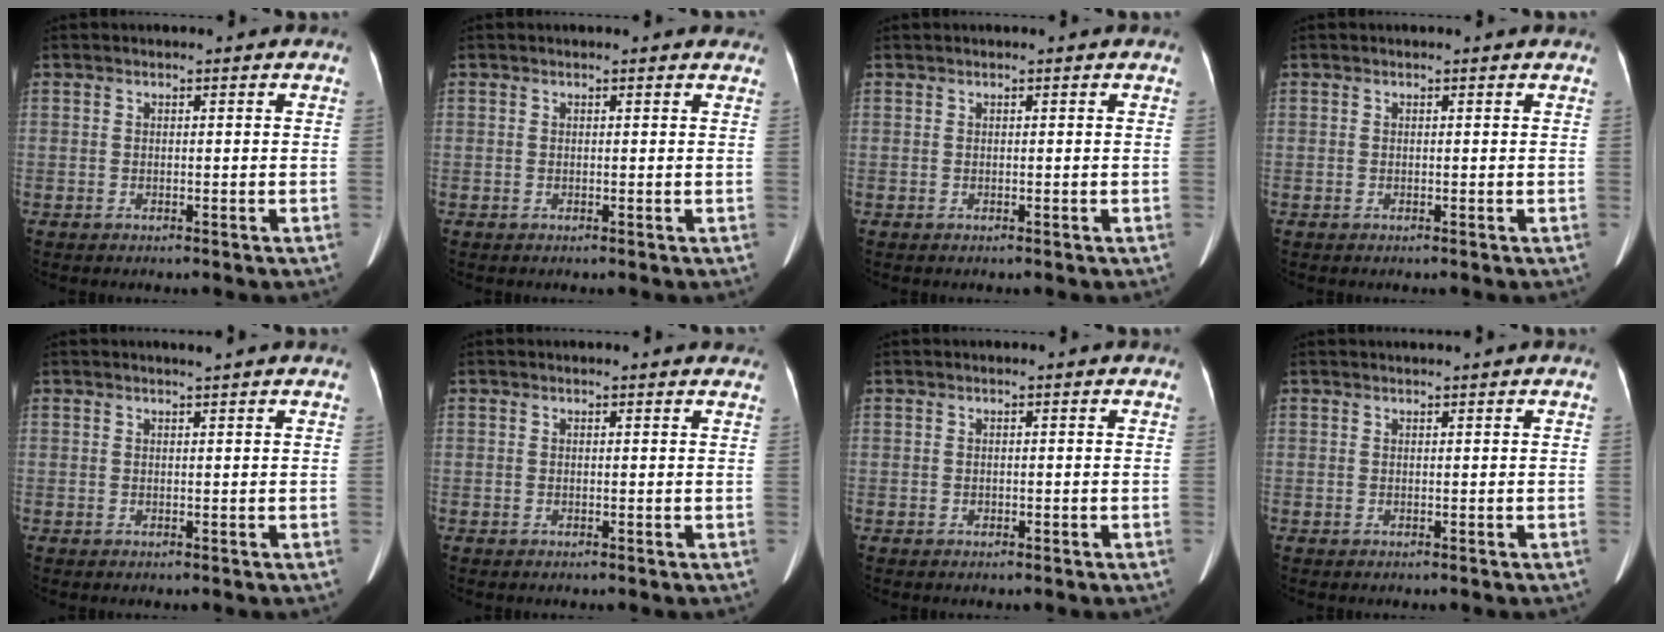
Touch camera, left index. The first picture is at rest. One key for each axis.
{"total": 3.3, "fx": 3.1, "fy": 1.0, "fz": 0.7, "tx": -0.006, "ty": 0.003, "tz": 0.018}
{"total": 0.0}
{"total": 0.5, "fx": 0.5, "fy": 0.1, "fz": 0.1, "tx": -0.005, "ty": -0.001, "tz": 0.000}
{"total": 1.2, "fx": 1.0, "fy": -0.3, "fz": 0.5, "tx": -0.012, "ty": -0.001, "tz": 0.021}
{"total": 3.1, "fx": 2.9, "fy": 0.6, "fz": 0.6, "tx": -0.008, "ty": 0.000, "tz": 0.017}
{"total": 0.0}
{"total": 1.1, "fx": 0.9, "fy": -0.3, "fz": 0.4, "tx": -0.009, "ty": 0.008, "tz": 0.023}